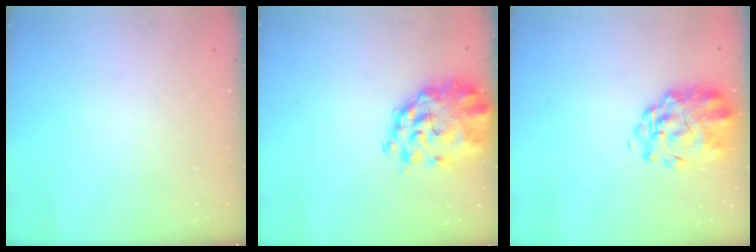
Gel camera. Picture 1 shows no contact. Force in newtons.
{"total": 3.3, "press": 3.2, "slide": 1.0}
{"total": 5.4, "press": 4.6, "slide": 2.7}